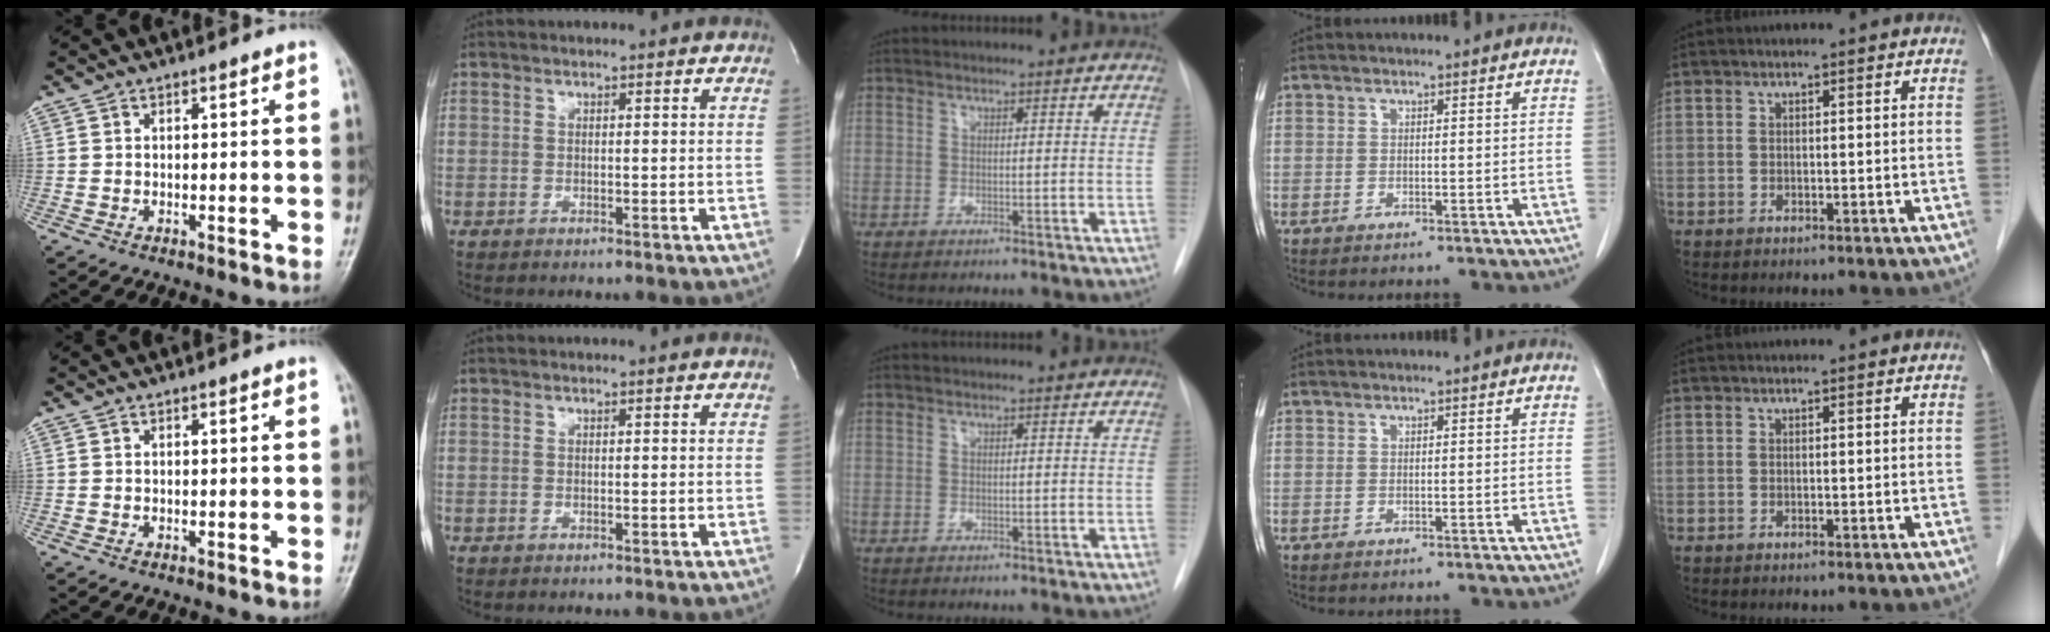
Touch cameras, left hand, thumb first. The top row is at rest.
{}